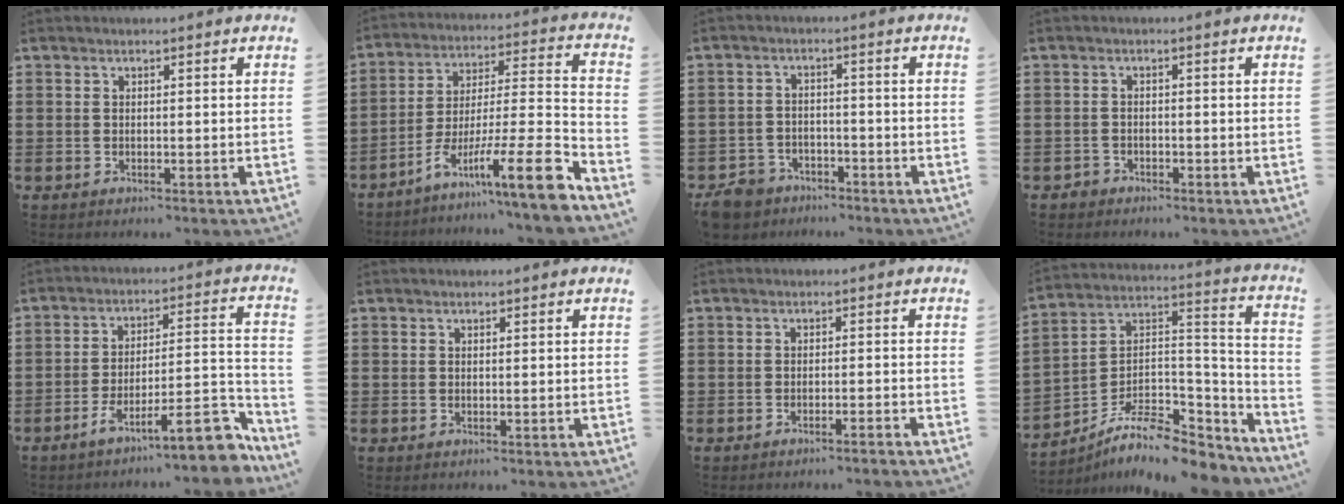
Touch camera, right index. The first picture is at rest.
{"total": 14.3, "force": [-9.5, 1.2, 10.7], "torque": [-0.165, 0.019, -0.166]}
{"total": 4.7, "force": [-4.4, 1.7, 0.5], "torque": [-0.032, 0.004, -0.094]}
{"total": 1.2, "force": [-1.1, 0.6, 0.0], "torque": [-0.004, 0.003, -0.025]}
{"total": 11.9, "force": [-8.0, 2.6, 8.4], "torque": [-0.118, 0.019, -0.142]}
{"total": 0.0}
{"total": 1.5, "force": [-1.4, -0.3, 0.7], "torque": [-0.011, 0.001, -0.026]}
{"total": 9.9, "force": [-7.5, 3.7, 5.3], "torque": [-0.103, 0.011, -0.145]}